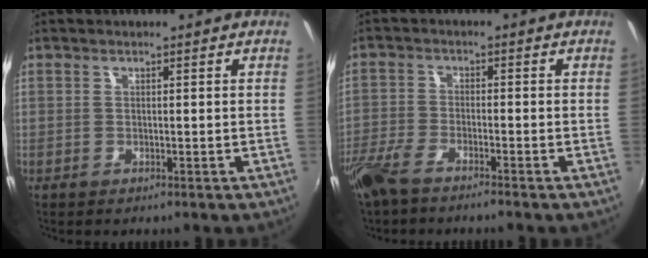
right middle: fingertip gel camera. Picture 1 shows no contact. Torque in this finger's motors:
{"motor_torque": [0.44, -0.43, 0.27, 0.21]}